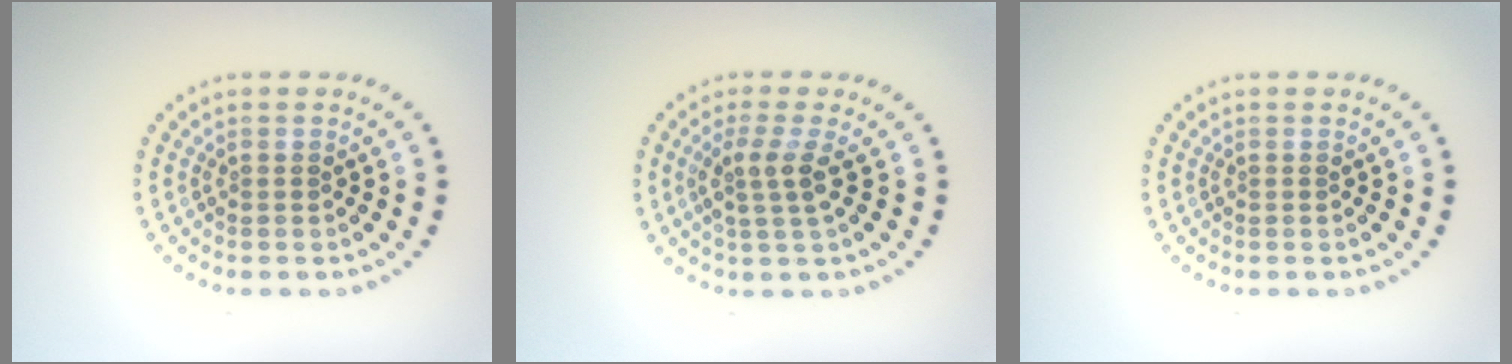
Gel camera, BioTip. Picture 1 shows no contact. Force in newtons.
{"total": 2.6, "press": 2.0, "slide": 1.7}
{"total": 0.0}